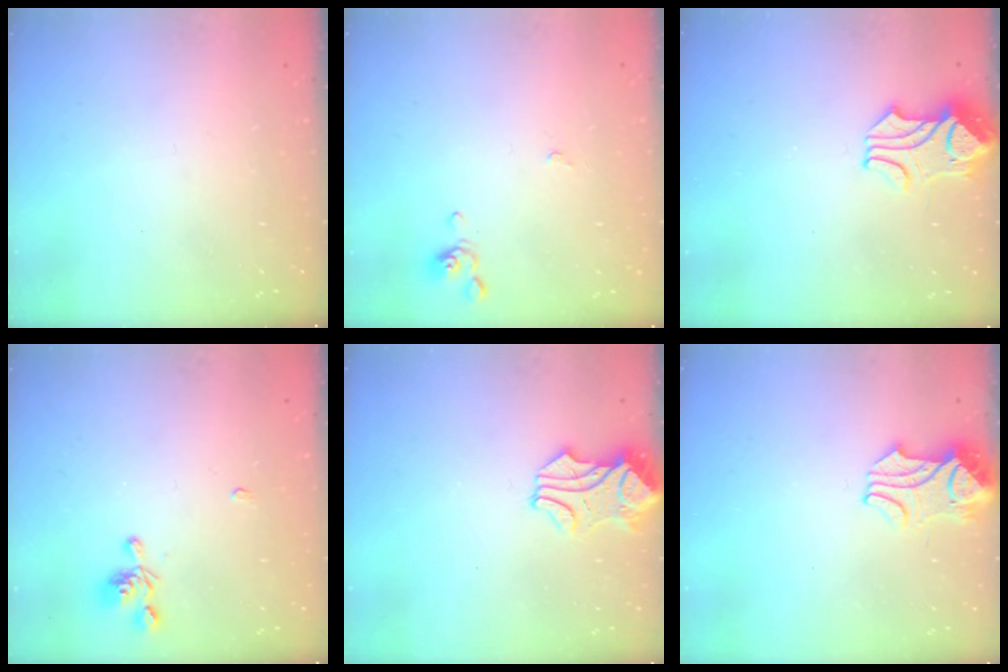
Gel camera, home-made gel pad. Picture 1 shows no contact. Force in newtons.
{"total": 0.0}
{"total": 2.0, "press": 1.7, "slide": 1.0}
{"total": 4.4, "press": 4.3, "slide": 0.2}
{"total": 1.0, "press": 0.8, "slide": 0.6}
{"total": 2.3, "press": 2.2, "slide": 0.5}